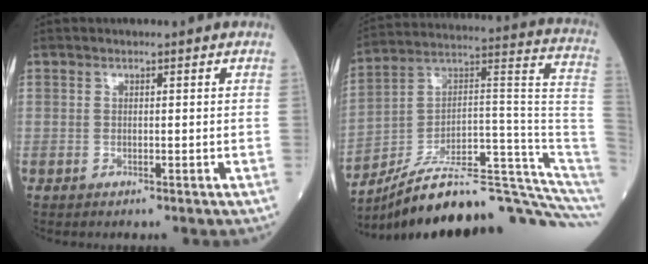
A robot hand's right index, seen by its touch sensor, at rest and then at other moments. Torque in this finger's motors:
{"motor_torque": [0.00, -2.14, 0.56, 0.12]}